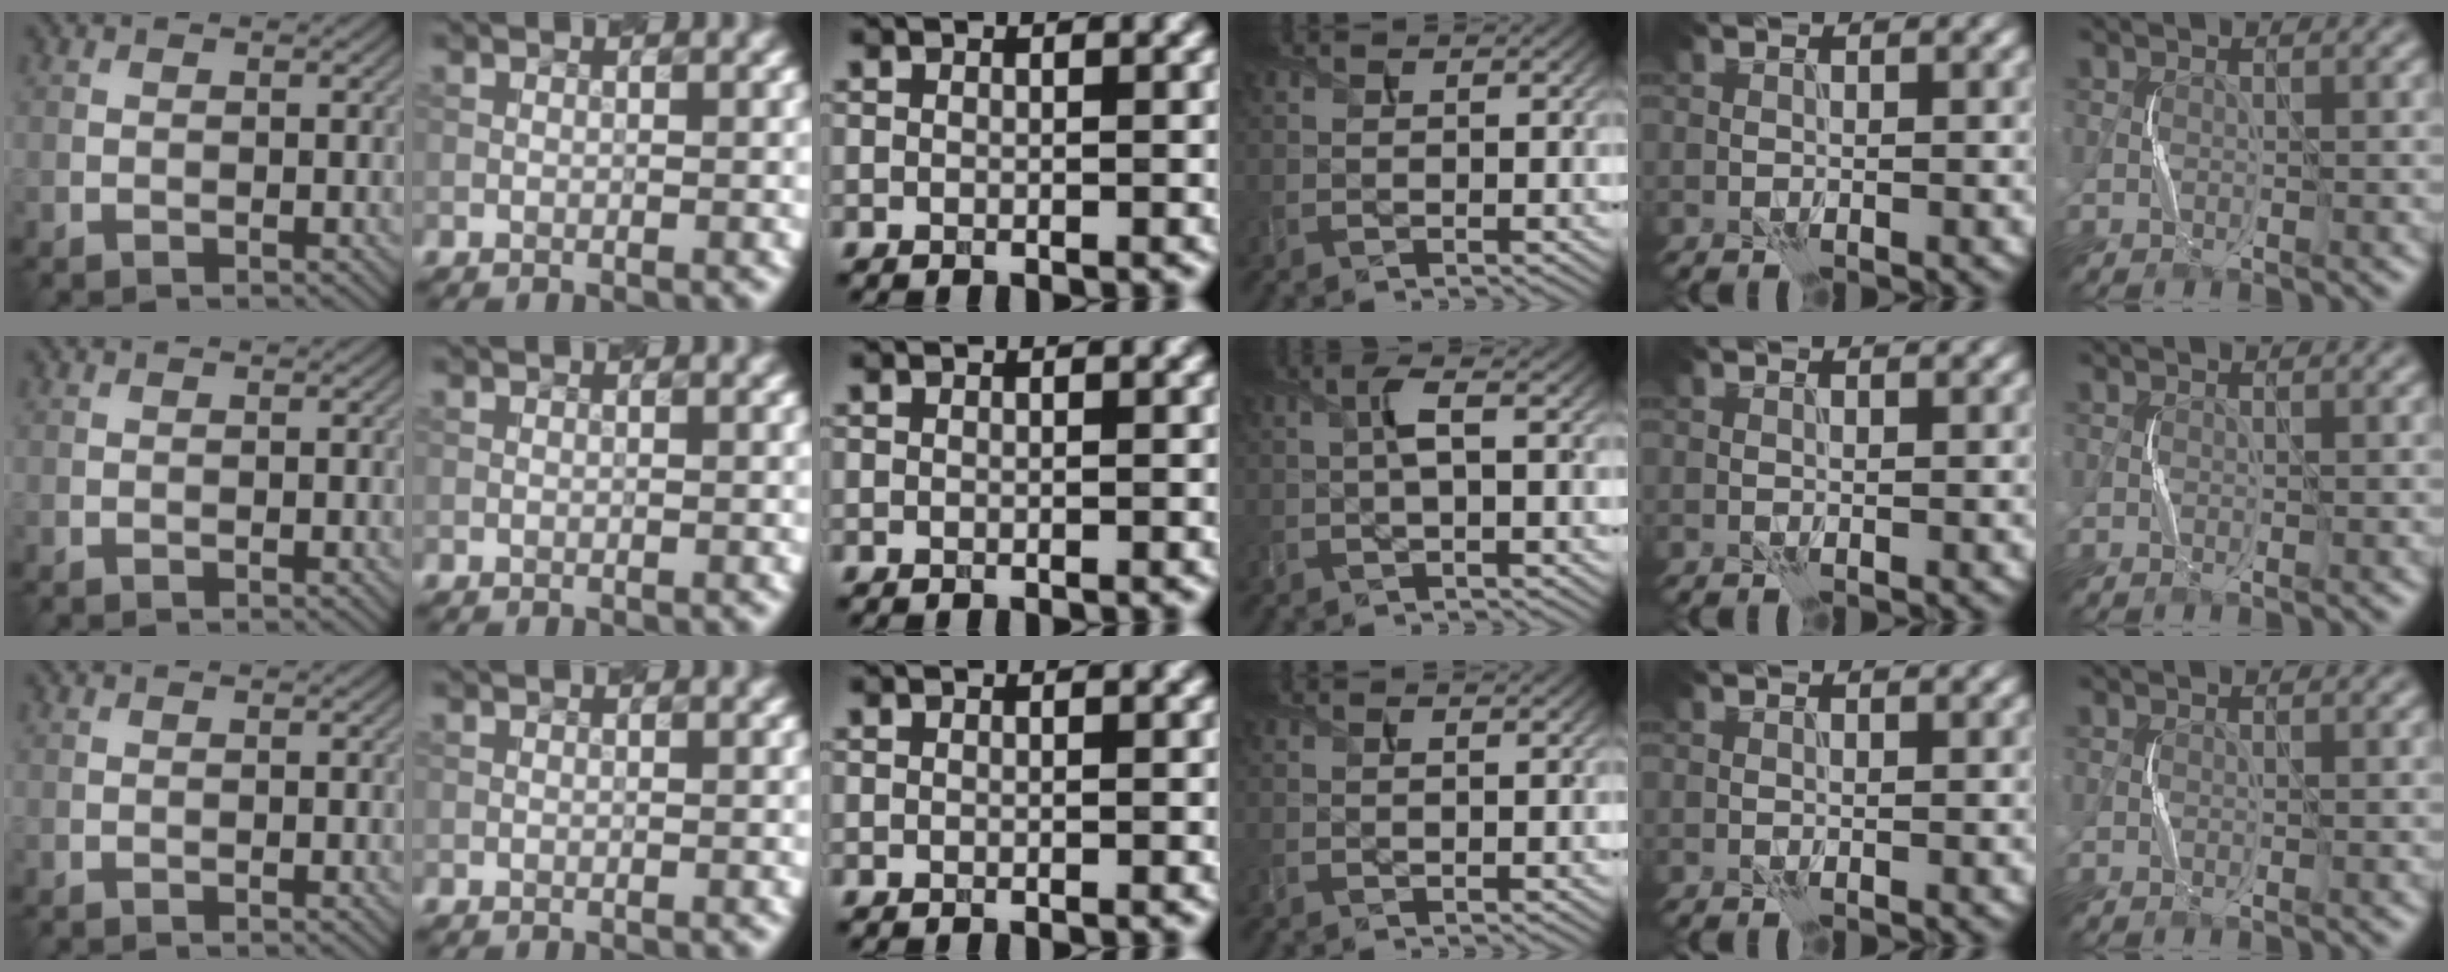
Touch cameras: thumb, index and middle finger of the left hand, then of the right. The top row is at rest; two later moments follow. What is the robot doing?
{"motion": "squeeze", "object": "paper clamp"}